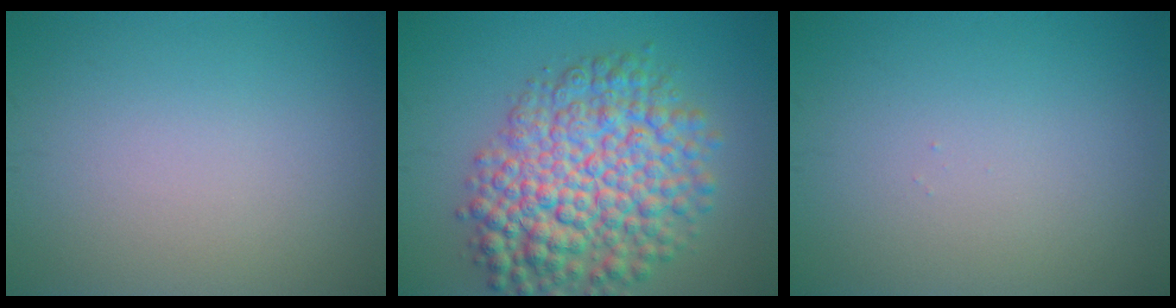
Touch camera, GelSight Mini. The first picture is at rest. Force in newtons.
{"total": 9.9, "press": 9.9, "slide": 0.2}
{"total": 0.0}